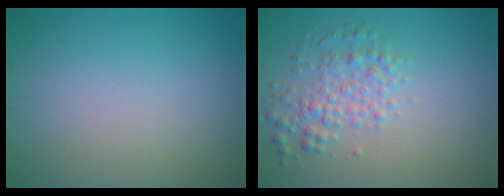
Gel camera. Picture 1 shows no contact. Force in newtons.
{"total": 3.0, "press": 3.0, "slide": 0.0}